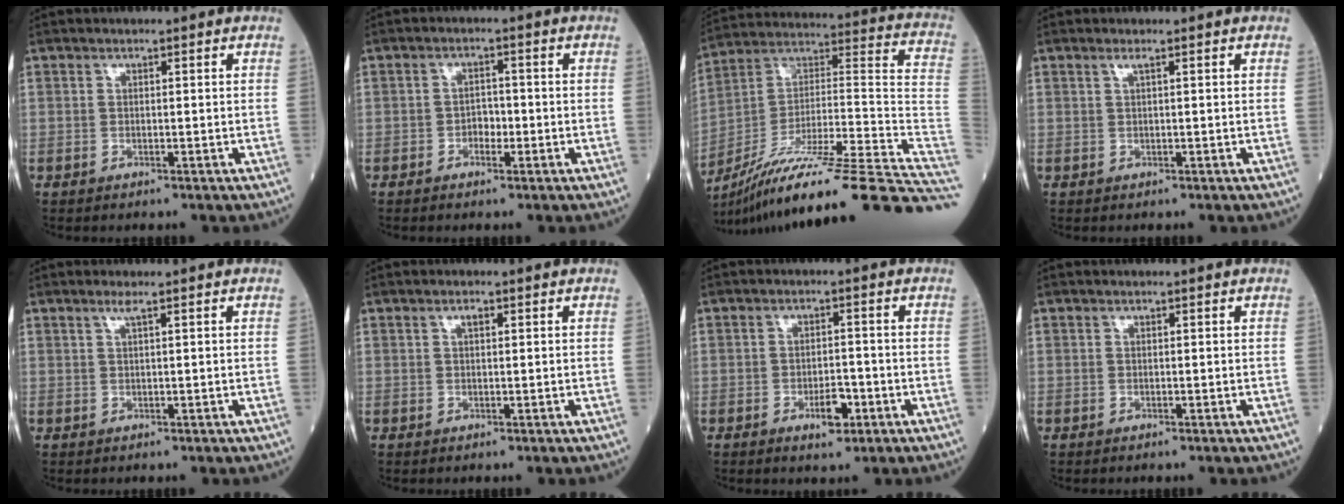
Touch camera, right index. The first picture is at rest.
{"total": 2.4, "force": [-0.9, 1.4, 1.7], "torque": [-0.020, 0.007, -0.016]}
{"total": 34.4, "force": [-25.7, -0.2, 22.9], "torque": [-0.246, -0.015, -0.391]}
{"total": 0.7, "force": [0.3, -0.2, 0.6], "torque": [-0.020, 0.003, 0.010]}
{"total": 1.1, "force": [0.6, -0.3, 0.9], "torque": [-0.025, 0.001, 0.015]}
{"total": 0.9, "force": [0.4, 0.3, 0.8], "torque": [-0.013, 0.001, 0.005]}
{"total": 4.1, "force": [-1.8, 1.6, 3.3], "torque": [-0.052, 0.001, -0.026]}
{"total": 0.0}